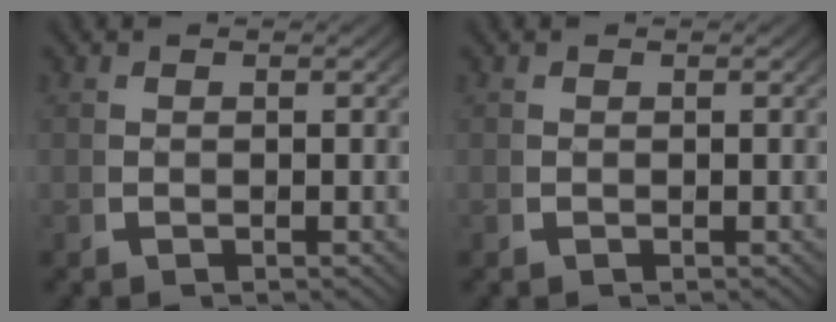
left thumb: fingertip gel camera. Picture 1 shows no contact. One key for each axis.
{"total": 0.0}